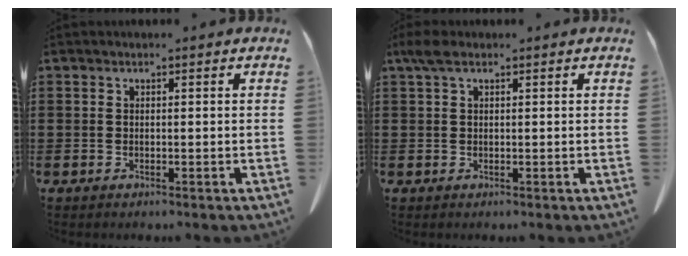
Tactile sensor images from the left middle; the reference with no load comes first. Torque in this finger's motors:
{"motor_torque": [1.05, 0.79, 0.04, 0.00]}